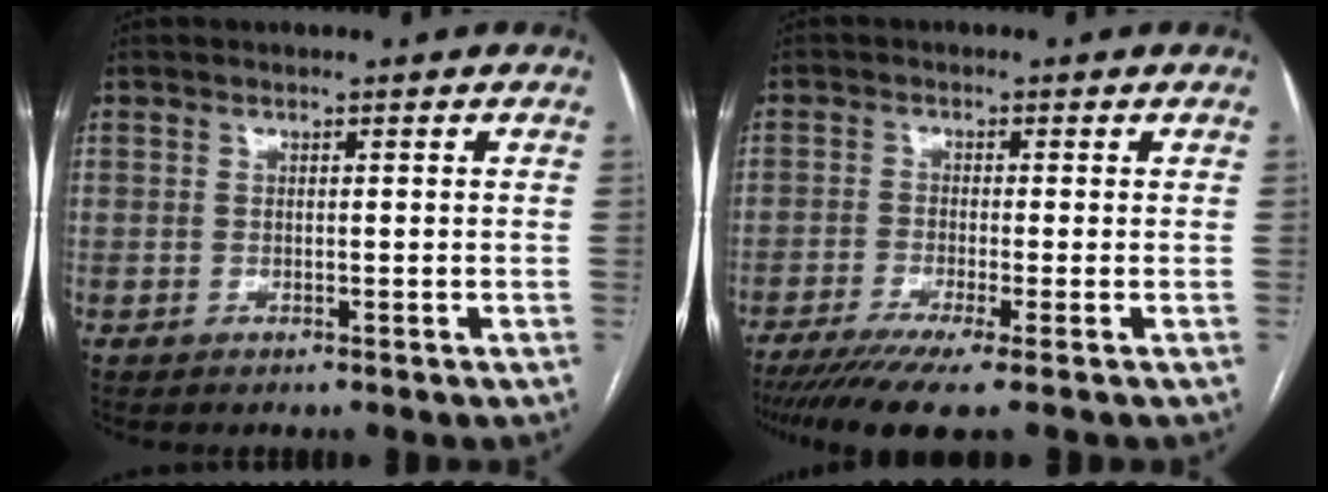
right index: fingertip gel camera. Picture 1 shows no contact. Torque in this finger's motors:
{"motor_torque": [1.30, -0.84, 0.40, 0.10]}